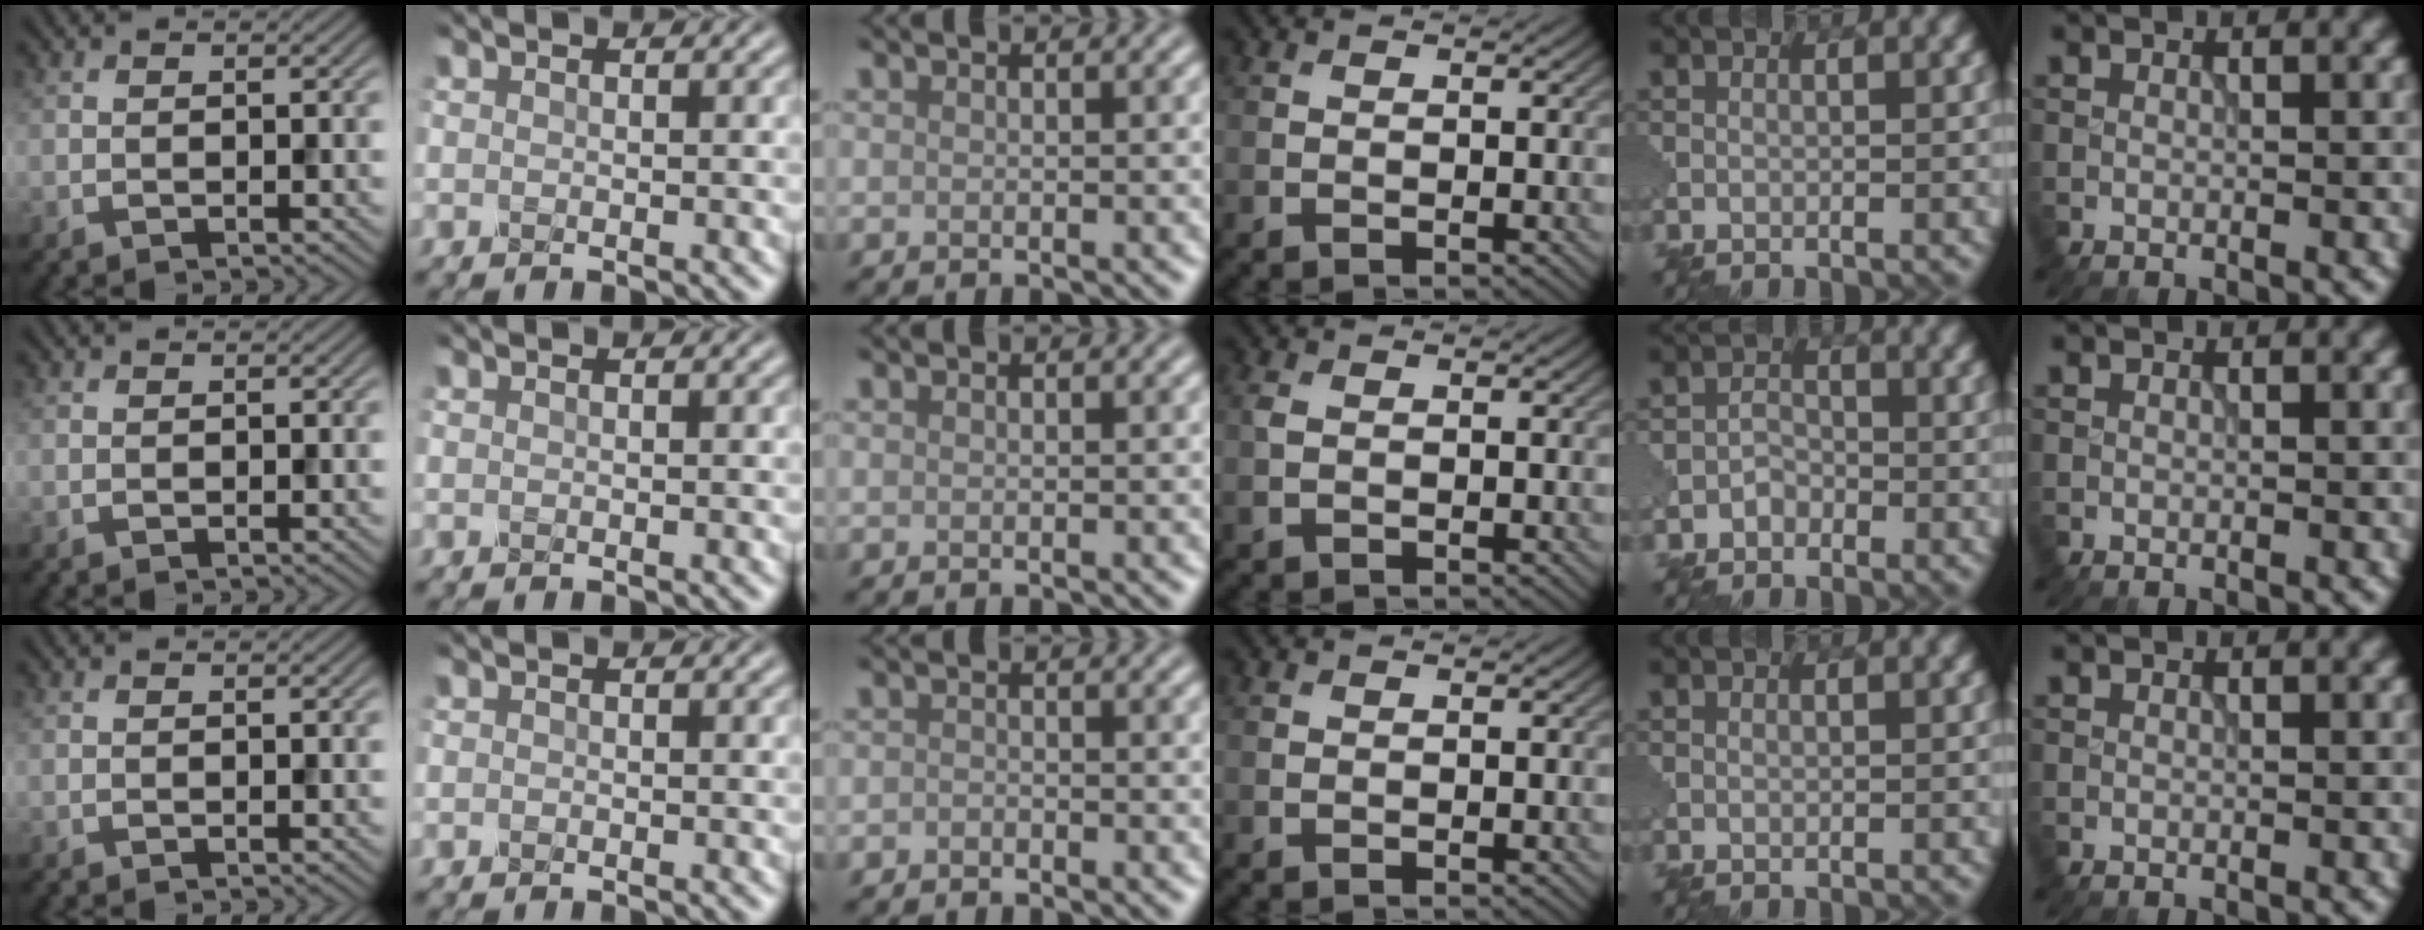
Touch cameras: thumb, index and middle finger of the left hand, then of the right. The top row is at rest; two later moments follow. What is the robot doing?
{"motion": "insert", "object": "pin"}